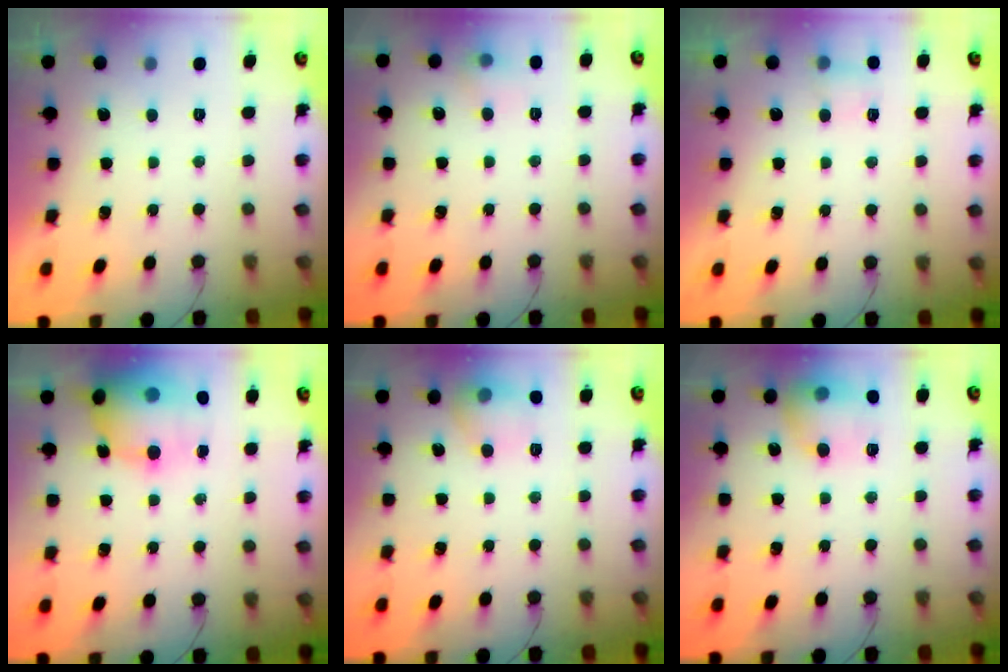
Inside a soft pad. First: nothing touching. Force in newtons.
{"total": 5.2, "press": 5.1, "slide": 1.1}
{"total": 3.8, "press": 3.6, "slide": 1.1}
{"total": 15.6, "press": 15.1, "slide": 3.9}
{"total": 9.5, "press": 9.5, "slide": 0.5}
{"total": 13.3, "press": 13.2, "slide": 1.4}